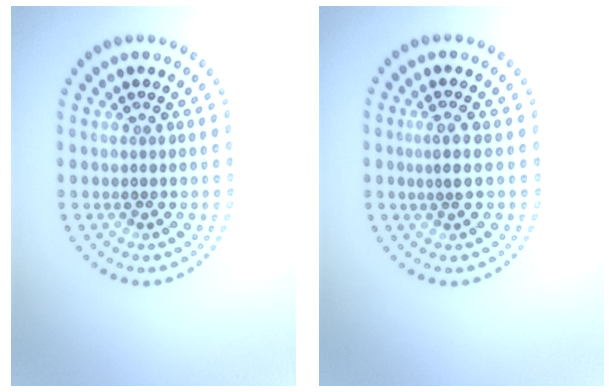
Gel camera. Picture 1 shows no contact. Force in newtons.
{"total": 1.5, "press": 1.2, "slide": 1.0}